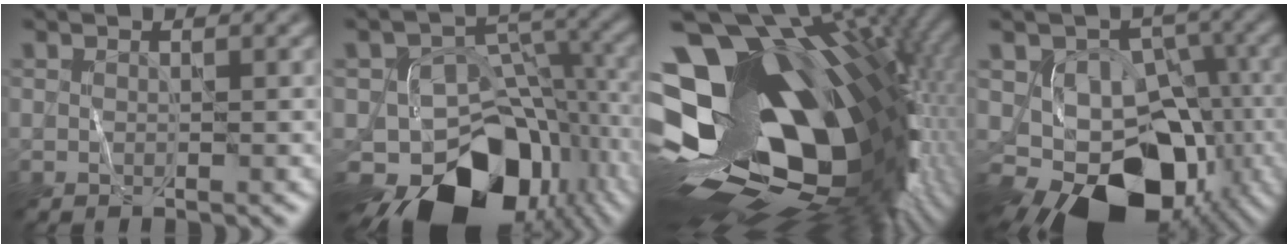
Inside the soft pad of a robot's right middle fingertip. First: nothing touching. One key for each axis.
{"total": 14.3, "fx": -7.9, "fy": 9.0, "fz": 7.8, "tx": -0.123, "ty": -0.021, "tz": -0.115}
{"total": 20.0, "fx": 0.6, "fy": 12.4, "fz": 15.7, "tx": -0.275, "ty": -0.012, "tz": 0.021}
{"total": 12.2, "fx": -5.2, "fy": 8.5, "fz": 7.0, "tx": -0.098, "ty": -0.019, "tz": -0.082}